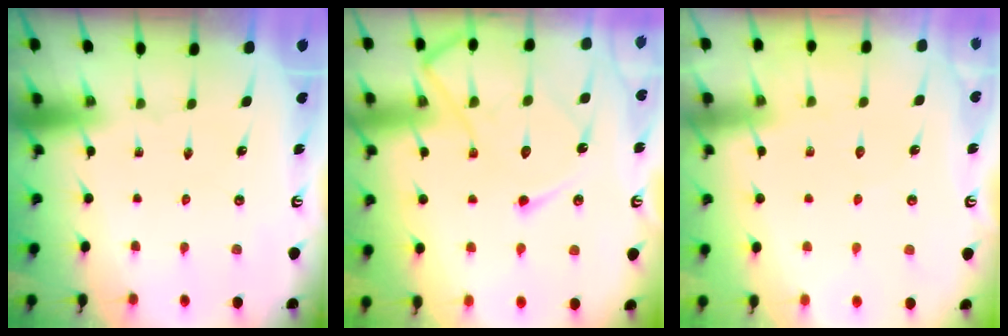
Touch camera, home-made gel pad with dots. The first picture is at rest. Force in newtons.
{"total": 13.4, "press": 13.4, "slide": 0.9}
{"total": 4.5, "press": 4.4, "slide": 0.6}